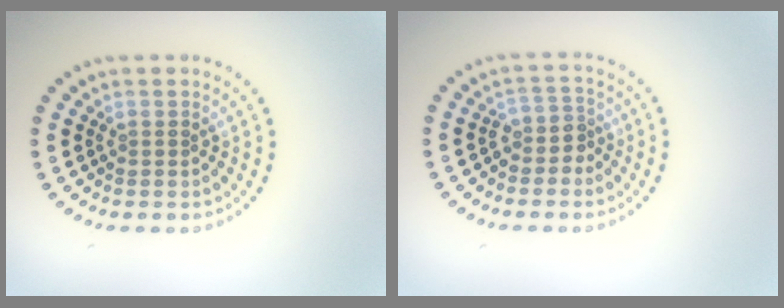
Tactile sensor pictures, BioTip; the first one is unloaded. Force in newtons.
{"total": 2.0, "press": 1.6, "slide": 1.2}